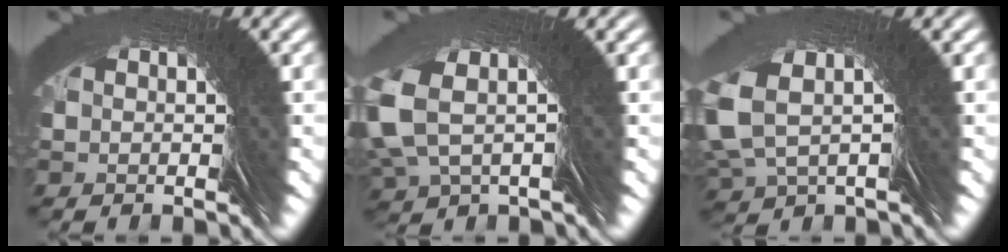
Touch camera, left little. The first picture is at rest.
{"total": 3.2, "force": [2.9, 0.5, 1.3], "torque": [-0.038, 0.029, 0.033]}
{"total": 3.1, "force": [2.5, 0.9, 1.5], "torque": [-0.045, 0.020, 0.030]}